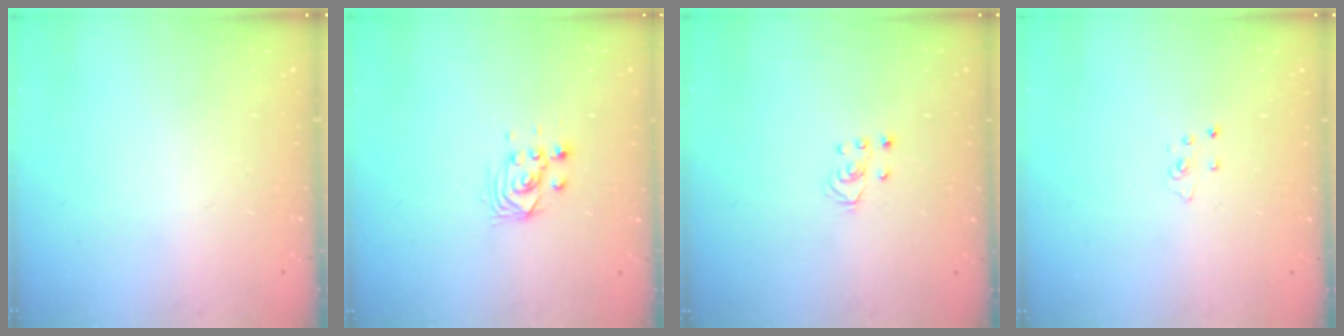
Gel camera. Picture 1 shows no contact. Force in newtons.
{"total": 2.8, "press": 2.8, "slide": 0.2}
{"total": 2.5, "press": 2.5, "slide": 0.2}
{"total": 3.7, "press": 3.7, "slide": 0.3}